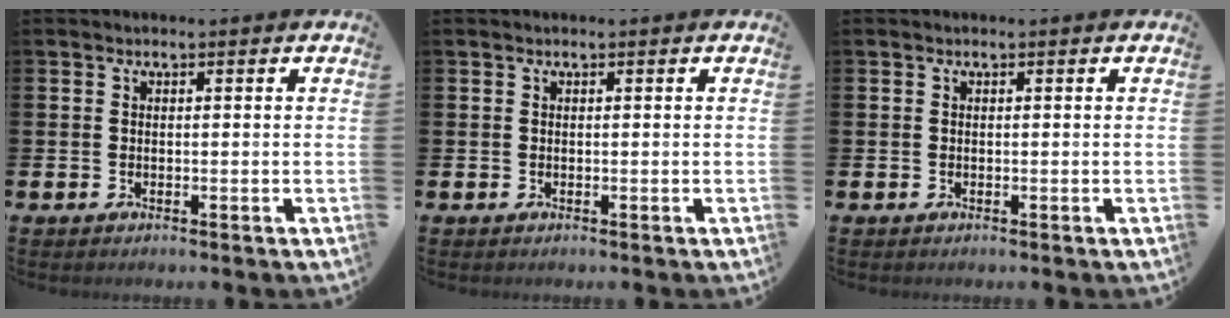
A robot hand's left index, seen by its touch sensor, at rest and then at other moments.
{"total": 0.0}
{"total": 0.0}